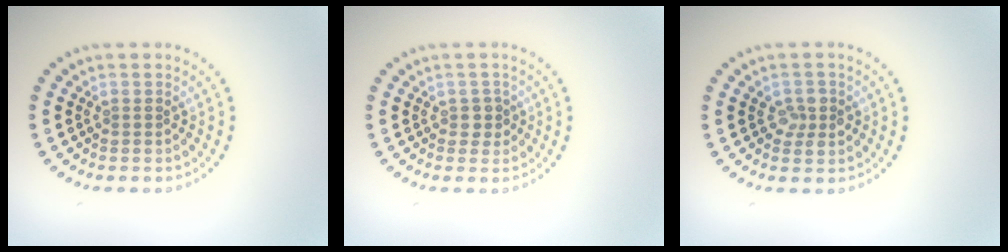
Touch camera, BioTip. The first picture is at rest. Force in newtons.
{"total": 1.2, "press": 1.1, "slide": 0.6}
{"total": 2.0, "press": 1.9, "slide": 0.3}